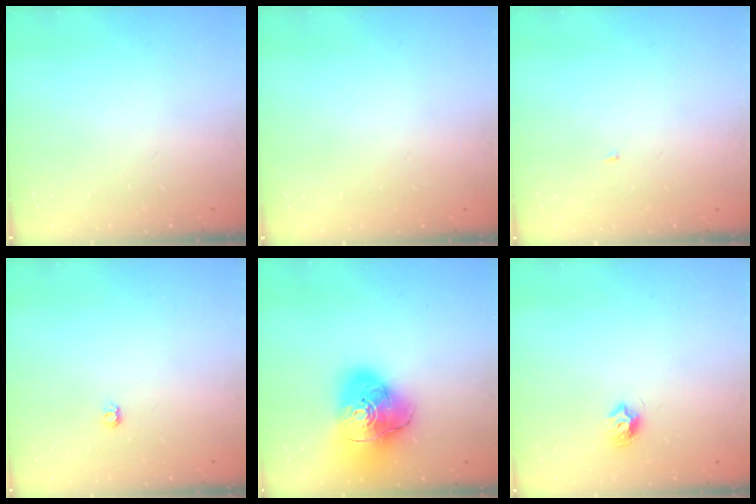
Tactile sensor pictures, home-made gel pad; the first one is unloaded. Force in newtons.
{"total": 0.7, "press": 0.7, "slide": 0.1}
{"total": 1.8, "press": 1.8, "slide": 0.2}
{"total": 3.9, "press": 3.9, "slide": 0.5}
{"total": 19.4, "press": 19.2, "slide": 2.5}
{"total": 7.1, "press": 7.1, "slide": 0.5}